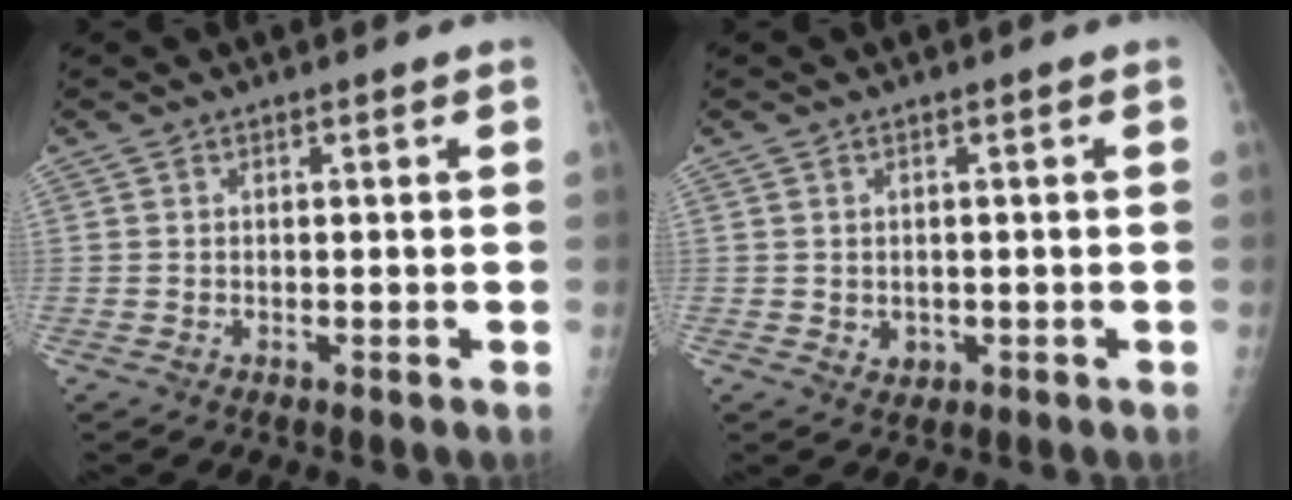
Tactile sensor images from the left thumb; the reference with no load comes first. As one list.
[{"total": 1.8, "force": [-0.3, 1.7, 0.6], "torque": [-0.002, -0.001, 0.003]}]